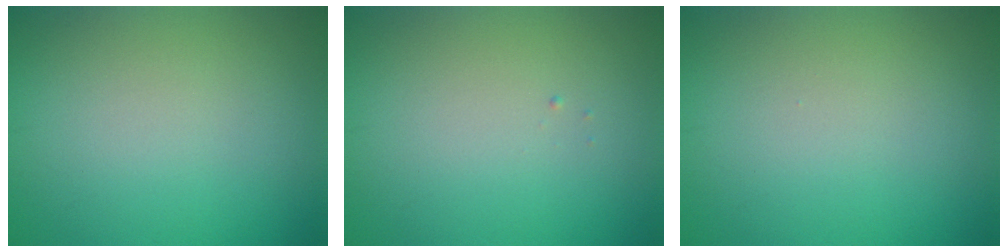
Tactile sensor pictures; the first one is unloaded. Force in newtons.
{"total": 0.0}
{"total": 0.0}